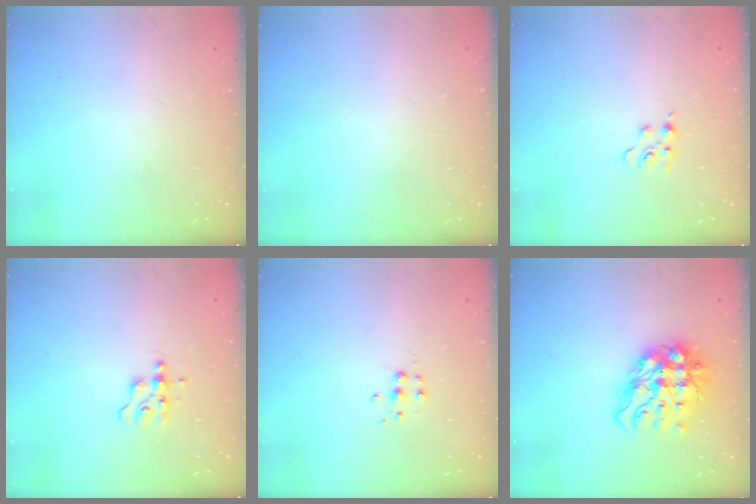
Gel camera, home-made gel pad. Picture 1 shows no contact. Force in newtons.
{"total": 0.0}
{"total": 5.3, "press": 5.3, "slide": 0.7}
{"total": 4.5, "press": 4.4, "slide": 0.4}
{"total": 4.6, "press": 4.5, "slide": 0.4}
{"total": 15.5, "press": 15.4, "slide": 1.7}